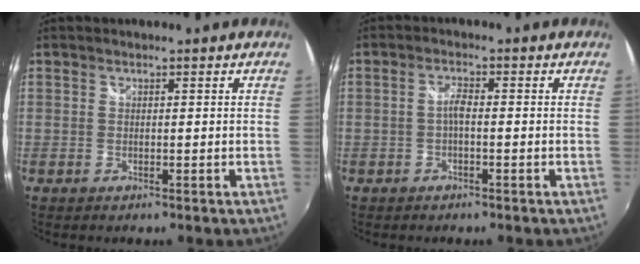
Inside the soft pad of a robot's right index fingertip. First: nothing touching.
{"total": 2.0, "force": [-0.6, 0.5, 1.8], "torque": [-0.038, 0.006, -0.014]}